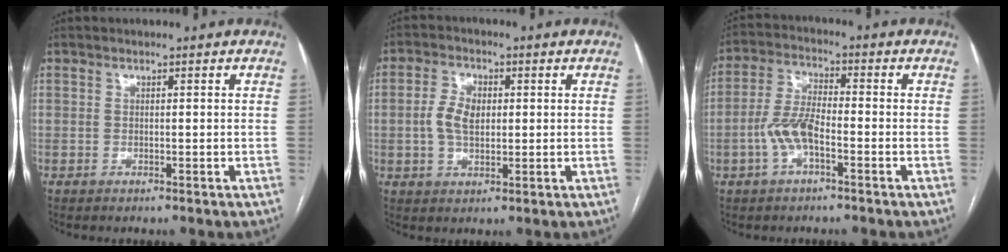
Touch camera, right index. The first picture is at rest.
{"total": 5.3, "force": [0.3, 3.1, 4.2], "torque": [-0.092, 0.011, 0.008]}
{"total": 6.5, "force": [-2.4, 2.2, 5.6], "torque": [-0.130, 0.011, -0.050]}